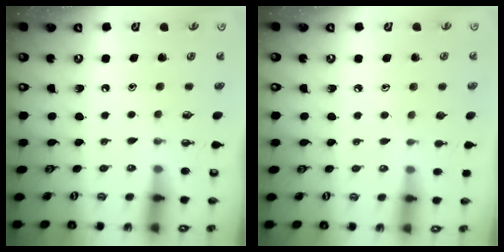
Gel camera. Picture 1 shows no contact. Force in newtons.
{"total": 5.1, "press": 5.0, "slide": 0.5}